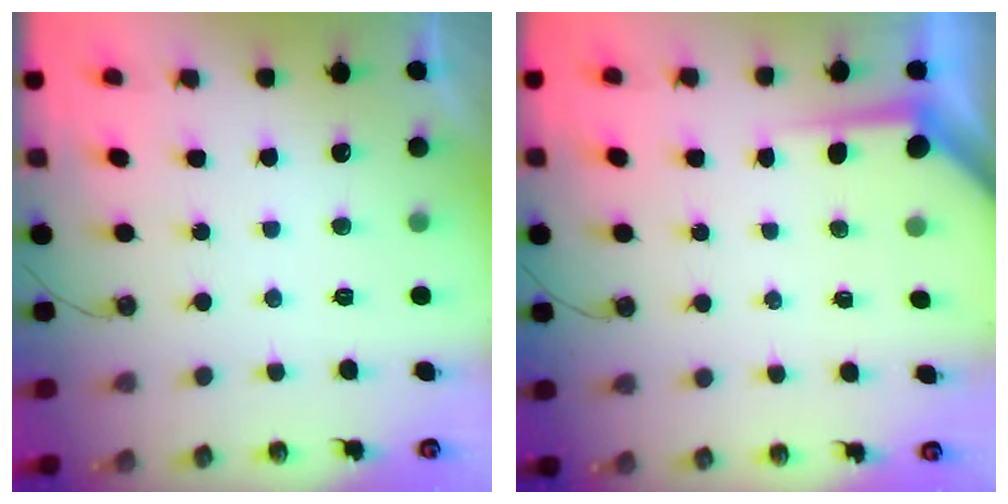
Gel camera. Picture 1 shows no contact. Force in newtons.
{"total": 4.2, "press": 4.2, "slide": 0.4}